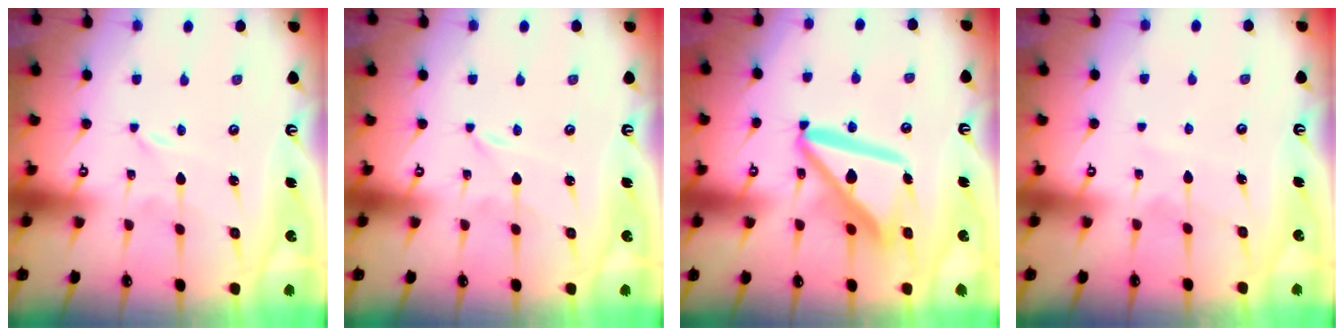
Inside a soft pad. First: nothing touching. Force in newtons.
{"total": 0.0}
{"total": 15.5, "press": 15.3, "slide": 2.0}
{"total": 6.0, "press": 6.0, "slide": 0.5}